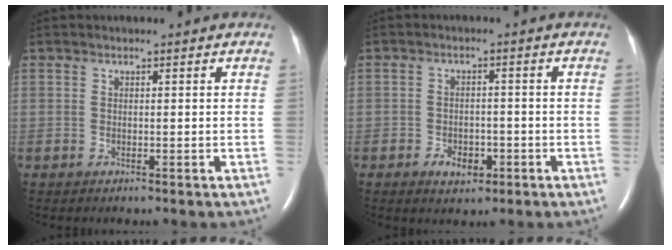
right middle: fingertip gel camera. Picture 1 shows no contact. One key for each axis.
{"total": 3.6, "fx": -1.7, "fy": 2.3, "fz": 2.1, "tx": -0.031, "ty": 0.004, "tz": -0.020}